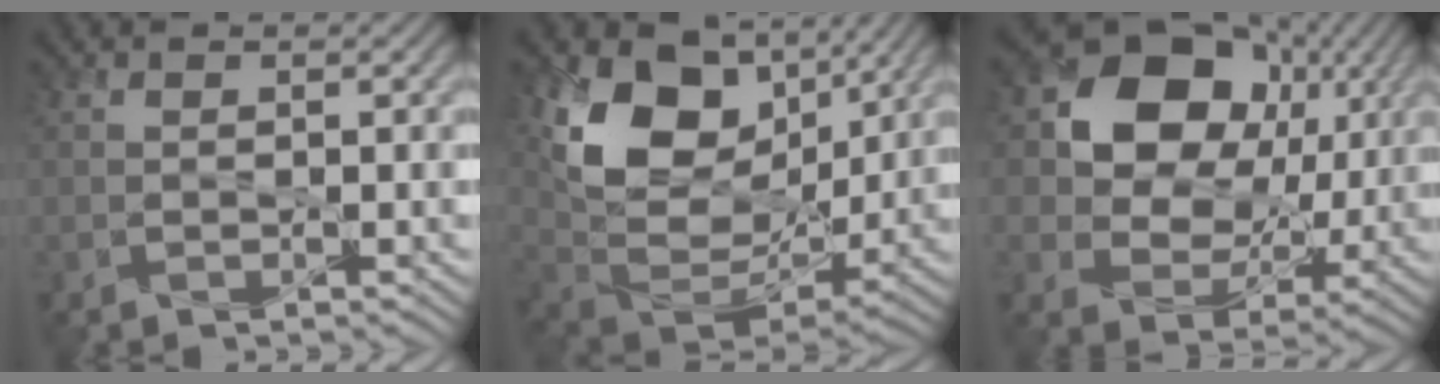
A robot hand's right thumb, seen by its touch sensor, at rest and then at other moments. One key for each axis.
{"total": 16.4, "fx": 5.3, "fy": 10.5, "fz": 11.4, "tx": -0.220, "ty": 0.003, "tz": 0.120}
{"total": 14.3, "fx": 3.3, "fy": 10.8, "fz": 8.9, "tx": -0.144, "ty": 0.010, "tz": 0.058}